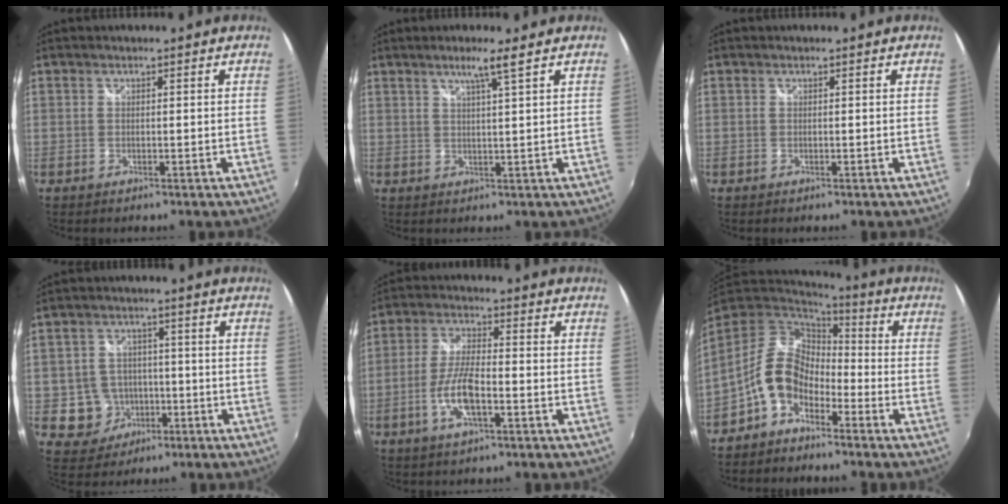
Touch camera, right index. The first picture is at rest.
{"total": 3.7, "force": [2.3, -0.7, 2.8], "torque": [-0.052, -0.002, 0.041]}
{"total": 0.0}
{"total": 7.5, "force": [-2.0, 7.1, 1.4], "torque": [-0.051, 0.021, -0.017]}
{"total": 8.2, "force": [-3.0, 2.3, 7.3], "torque": [-0.153, -0.001, -0.059]}
{"total": 10.2, "force": [-5.2, 6.6, 5.9], "torque": [-0.120, 0.024, -0.102]}